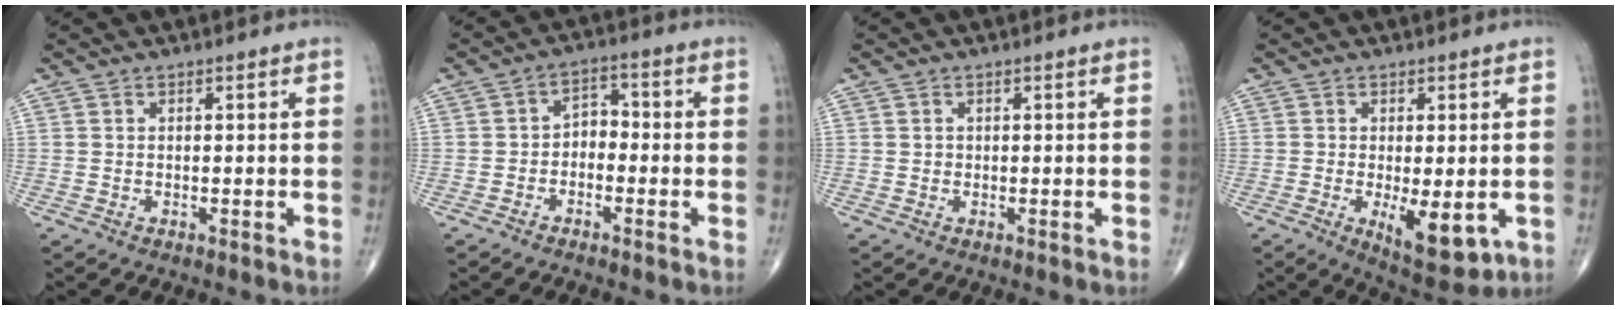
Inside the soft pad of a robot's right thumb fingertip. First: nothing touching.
{"total": 4.0, "force": [-1.4, 2.9, 2.4], "torque": [-0.020, 0.029, -0.037]}
{"total": 0.6, "force": [0.1, 0.6, 0.1], "torque": [0.002, 0.002, 0.002]}
{"total": 8.9, "force": [-2.2, 3.6, 7.8], "torque": [-0.103, -0.020, -0.026]}